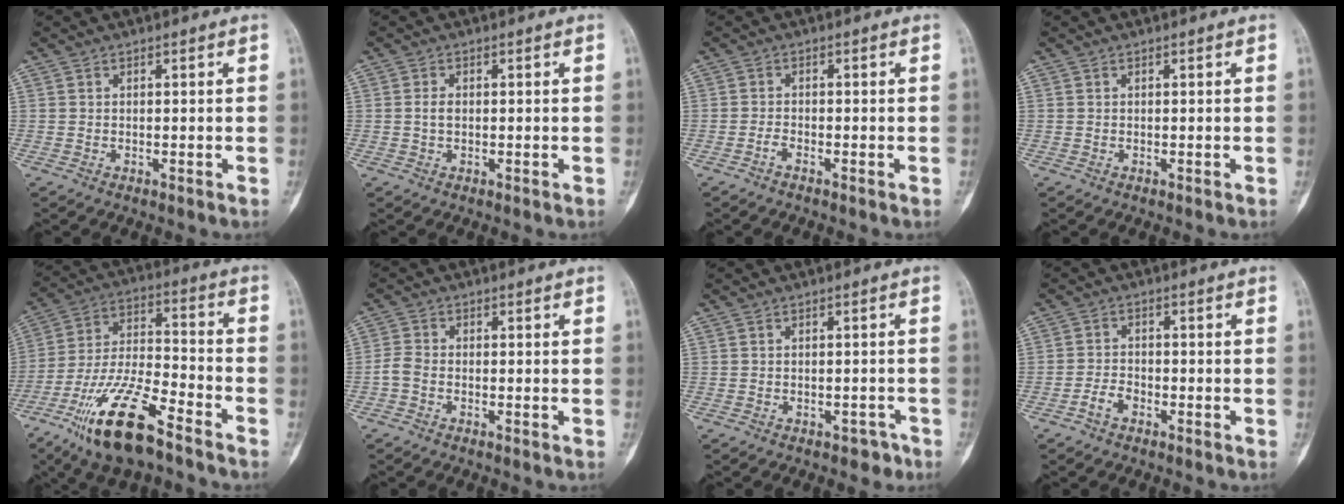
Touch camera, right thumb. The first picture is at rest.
{"total": 1.7, "force": [0.0, 1.1, 1.3], "torque": [-0.024, 0.002, -0.004]}
{"total": 1.3, "force": [-1.0, 0.3, 0.6], "torque": [-0.013, 0.005, -0.024]}
{"total": 0.0}
{"total": 18.1, "force": [-11.5, 5.2, 13.0], "torque": [-0.255, 0.056, -0.214]}
{"total": 2.5, "force": [-1.1, 1.4, 1.7], "torque": [-0.042, 0.007, -0.031]}
{"total": 2.6, "force": [-1.9, 1.6, 0.8], "torque": [-0.002, 0.018, -0.020]}
{"total": 3.0, "force": [-1.9, 1.6, 1.6], "torque": [-0.028, 0.015, -0.036]}